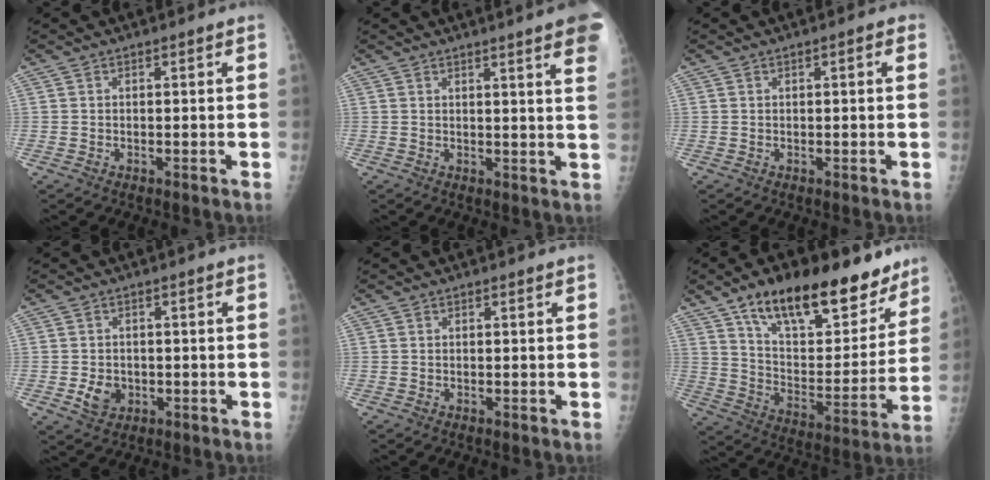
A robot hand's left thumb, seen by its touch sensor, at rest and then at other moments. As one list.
[{"total": 9.6, "force": [6.0, 0.2, 7.4], "torque": [-0.082, -0.013, 0.055]}, {"total": 1.8, "force": [0.5, 0.5, 1.7], "torque": [-0.024, 0.003, 0.004]}, {"total": 4.2, "force": [-1.0, 3.4, 2.3], "torque": [-0.027, 0.004, -0.011]}, {"total": 0.0}, {"total": 25.1, "force": [16.9, 10.7, 15.3], "torque": [-0.188, -0.060, 0.269]}]